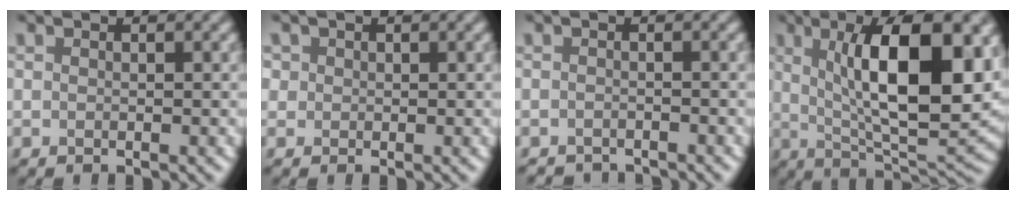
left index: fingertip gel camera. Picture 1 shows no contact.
{"total": 1.0, "force": [0.2, 0.9, 0.2], "torque": [-0.002, -0.004, 0.006]}
{"total": 1.5, "force": [-1.5, 0.1, 0.0], "torque": [0.006, -0.012, -0.029]}
{"total": 13.2, "force": [2.7, 4.7, 12.1], "torque": [-0.169, -0.001, 0.037]}